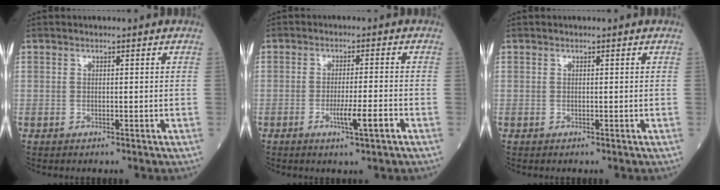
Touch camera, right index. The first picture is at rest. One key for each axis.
{"total": 4.8, "fx": -2.0, "fy": -0.1, "fz": 4.4, "tx": -0.072, "ty": -0.007, "tz": -0.034}
{"total": 0.0}